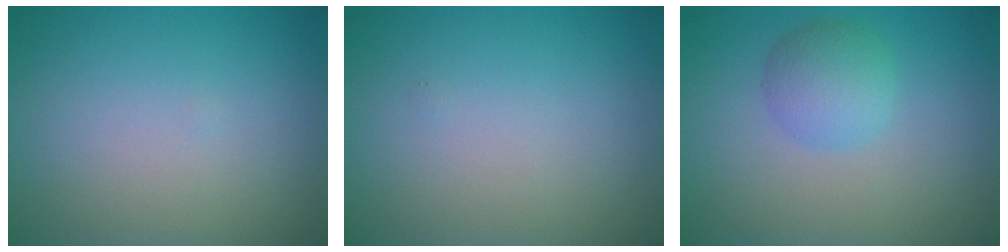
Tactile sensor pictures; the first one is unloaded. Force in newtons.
{"total": 0.0}
{"total": 2.9, "press": 2.9, "slide": 0.2}